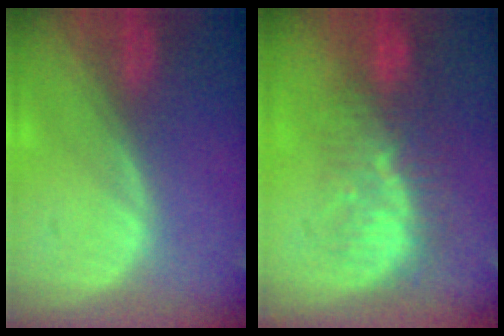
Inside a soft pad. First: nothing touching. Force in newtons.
{"total": 8.3, "press": 7.8, "slide": 2.8}